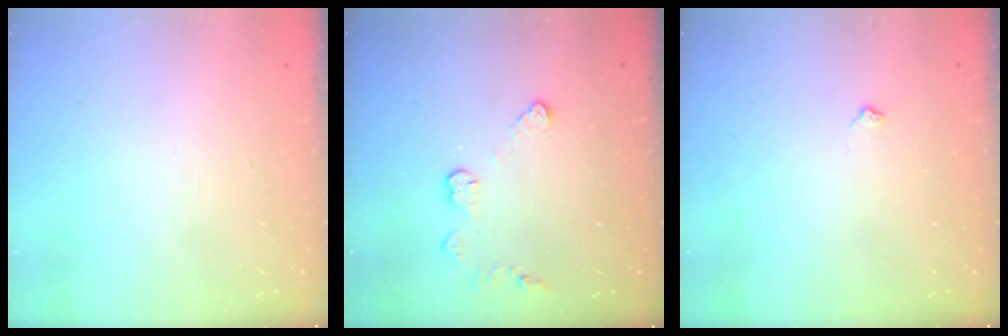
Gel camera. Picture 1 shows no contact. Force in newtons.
{"total": 5.1, "press": 5.1, "slide": 0.5}
{"total": 3.6, "press": 3.6, "slide": 0.6}